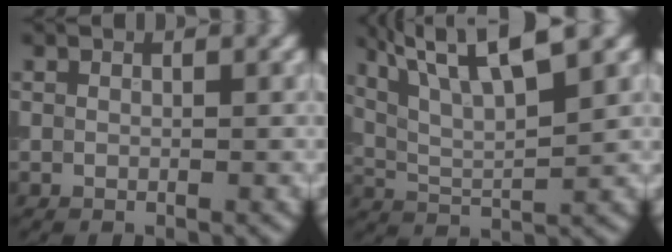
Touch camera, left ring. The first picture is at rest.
{"total": 7.5, "force": [4.1, 1.9, 6.0], "torque": [-0.107, 0.013, 0.075]}